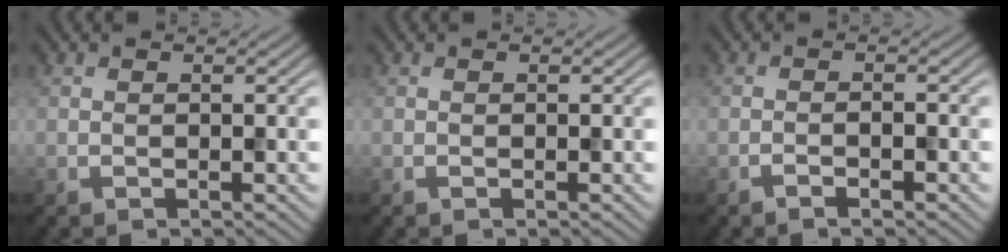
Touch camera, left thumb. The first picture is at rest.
{"total": 0.0}
{"total": 1.3, "force": [-0.9, 0.1, 0.9], "torque": [-0.014, 0.005, -0.018]}